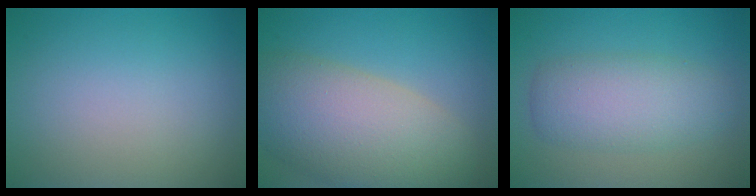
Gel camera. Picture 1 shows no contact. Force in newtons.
{"total": 10.3, "press": 10.3, "slide": 0.8}
{"total": 4.9, "press": 4.9, "slide": 0.1}